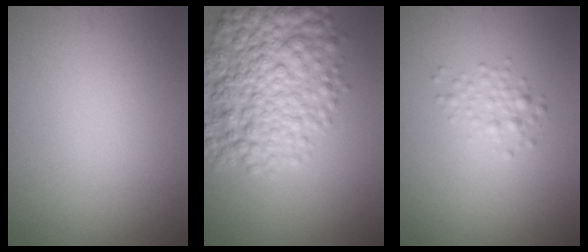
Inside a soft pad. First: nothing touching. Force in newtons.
{"total": 8.7, "press": 8.7, "slide": 0.3}
{"total": 1.5, "press": 1.5, "slide": 0.0}